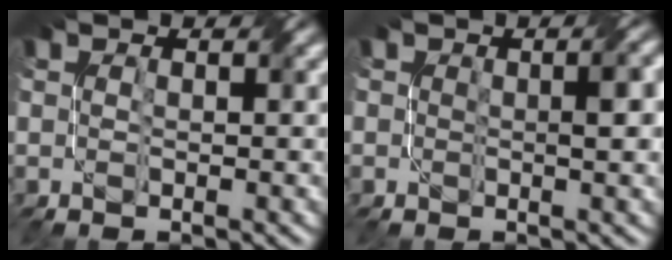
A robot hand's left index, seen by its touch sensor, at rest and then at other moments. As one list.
[{"total": 1.8, "force": [-0.1, 0.4, 1.7], "torque": [-0.019, 0.005, -0.001]}]